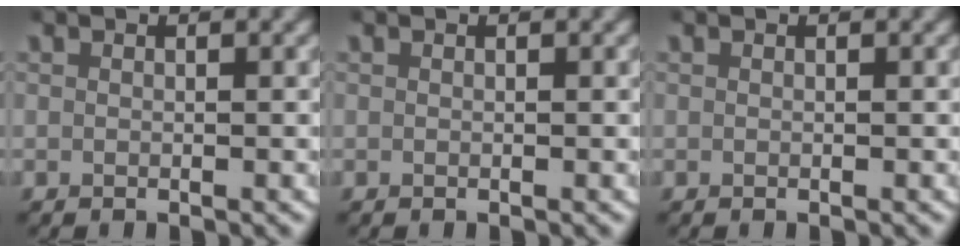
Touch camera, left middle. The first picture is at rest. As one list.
[{"total": 0.0}, {"total": 0.0}]